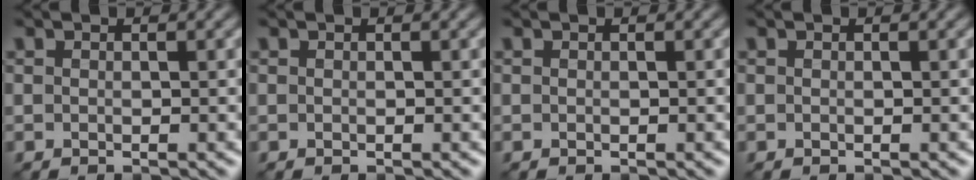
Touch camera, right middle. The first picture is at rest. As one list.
[{"total": 0.0}, {"total": 0.0}, {"total": 0.0}]